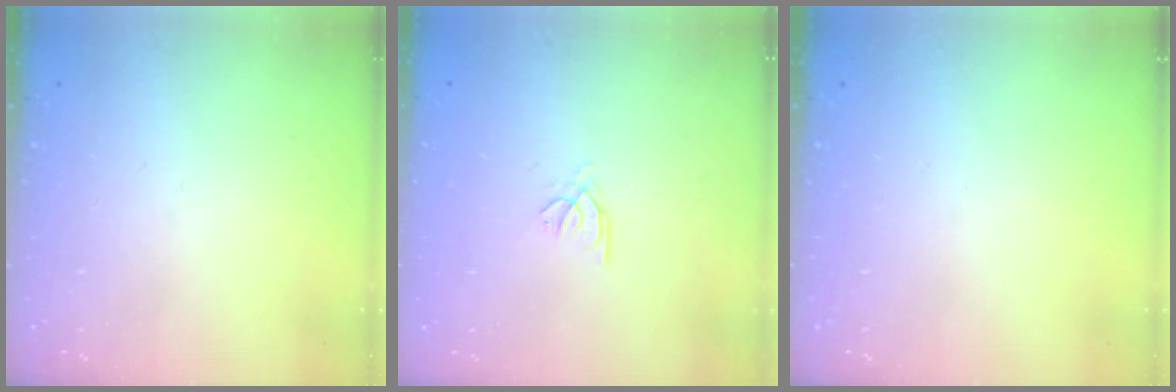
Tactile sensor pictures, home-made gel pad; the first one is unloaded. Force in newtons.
{"total": 0.9, "press": 0.8, "slide": 0.4}
{"total": 0.0}